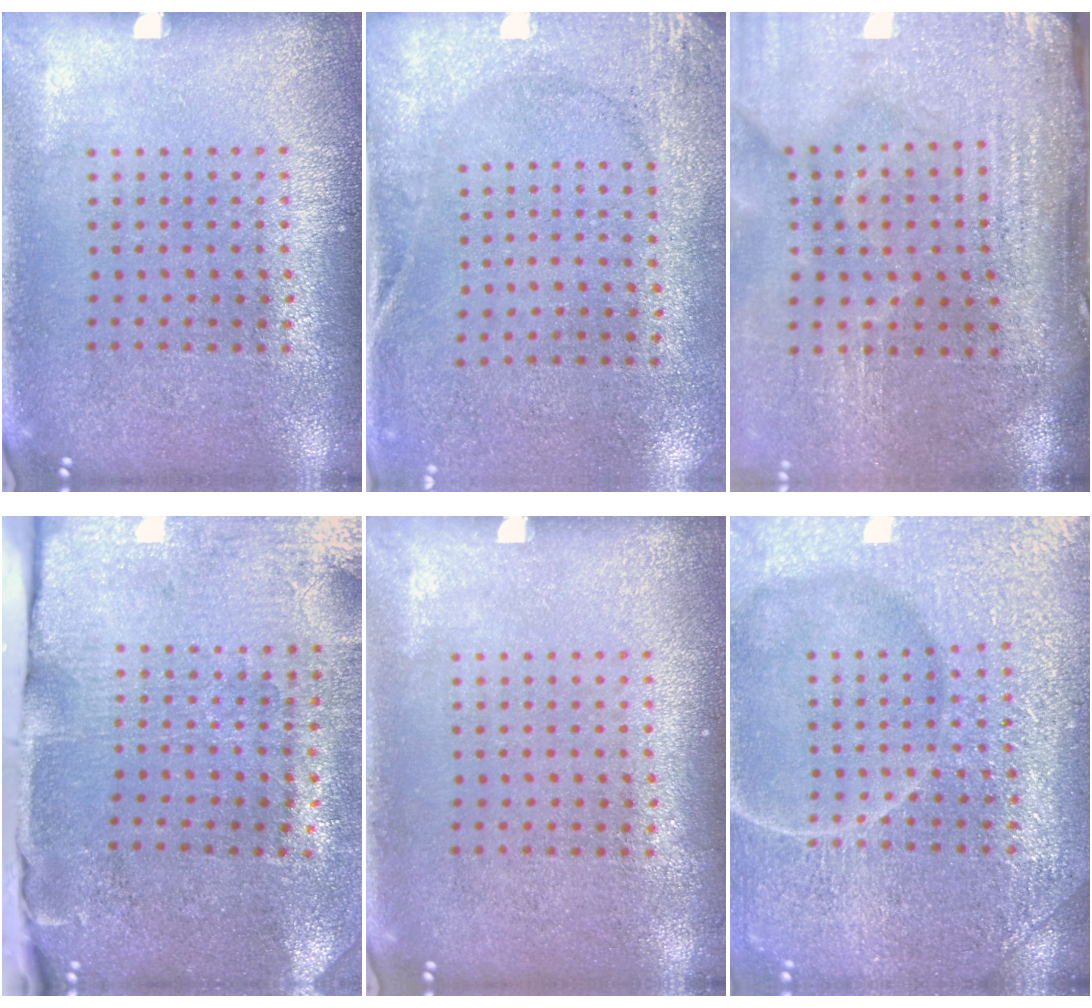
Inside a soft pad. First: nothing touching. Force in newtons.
{"total": 2.7, "press": 2.1, "slide": 1.7}
{"total": 4.7, "press": 3.9, "slide": 2.5}
{"total": 4.7, "press": 3.8, "slide": 2.9}
{"total": 0.0}
{"total": 6.9, "press": 6.9, "slide": 0.7}